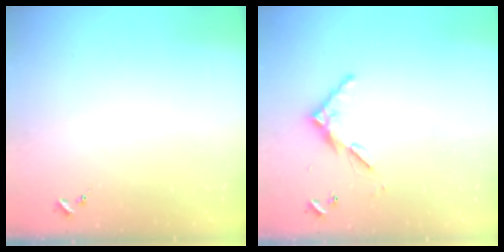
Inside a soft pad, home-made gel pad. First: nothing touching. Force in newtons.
{"total": 7.4, "press": 7.4, "slide": 0.4}